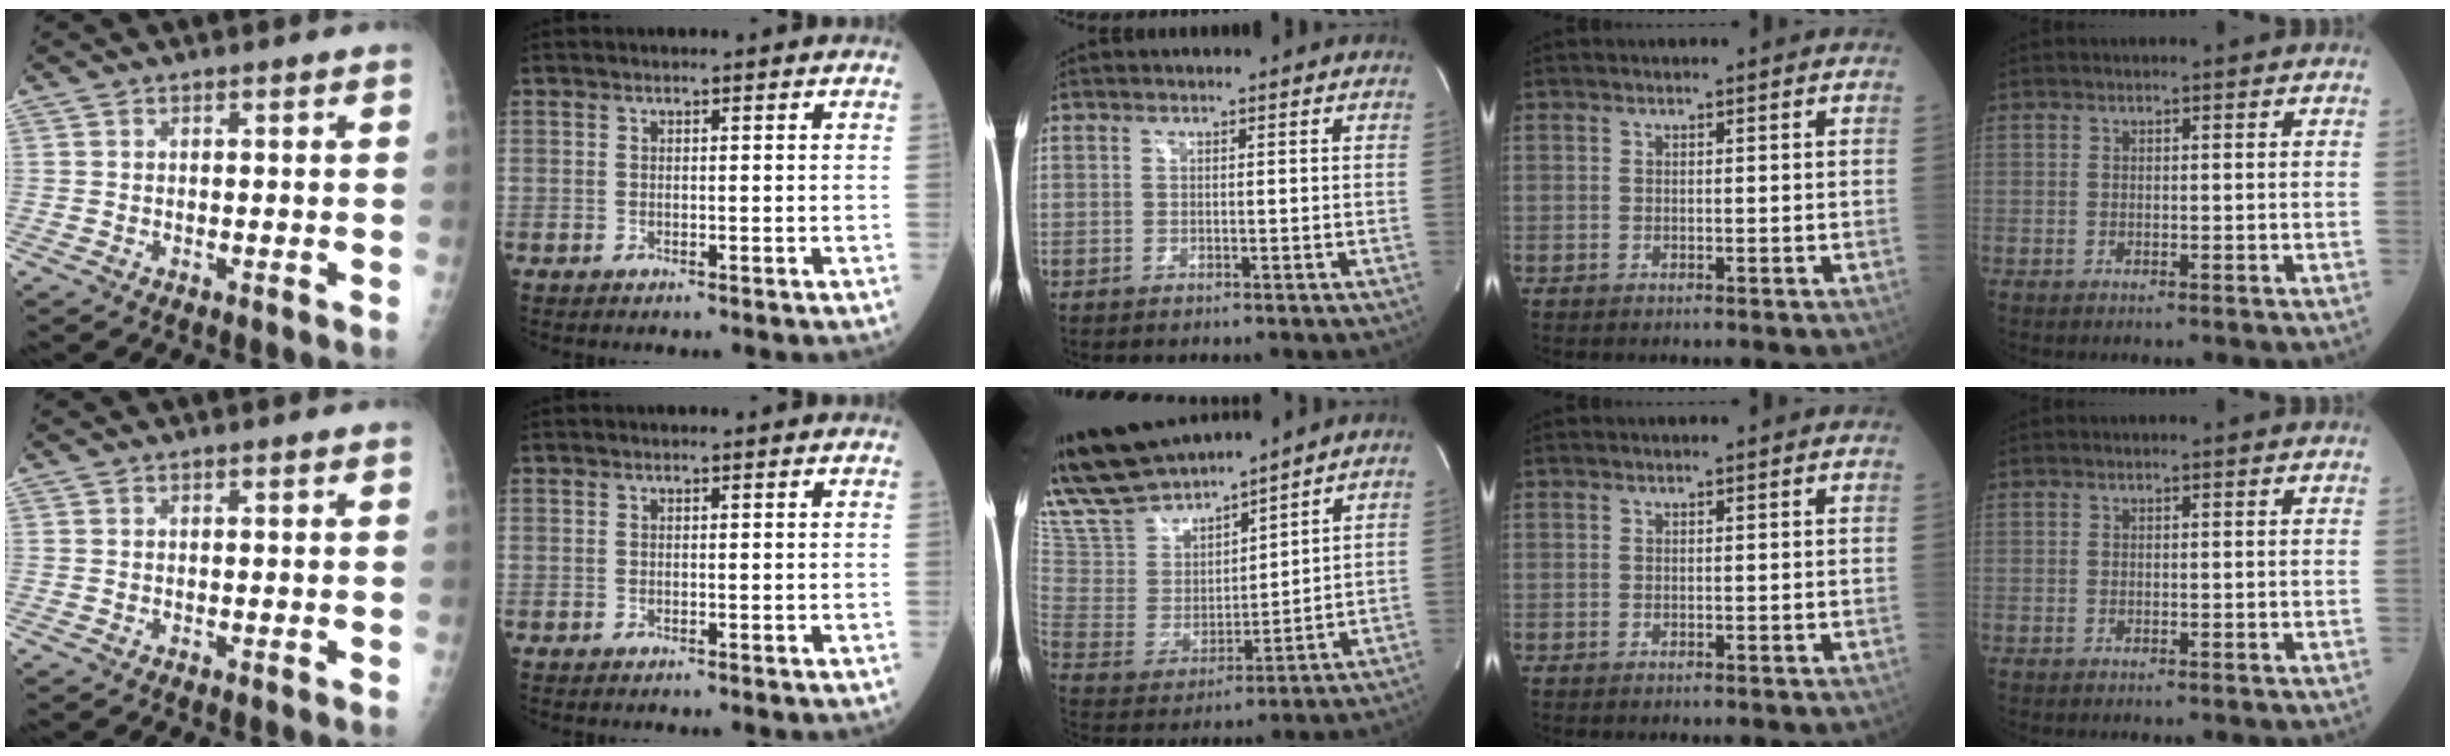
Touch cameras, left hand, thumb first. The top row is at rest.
{"middle": {"total": 17.2, "force": [15.4, 3.7, 6.6], "torque": [-0.128, 0.002, 0.302]}}